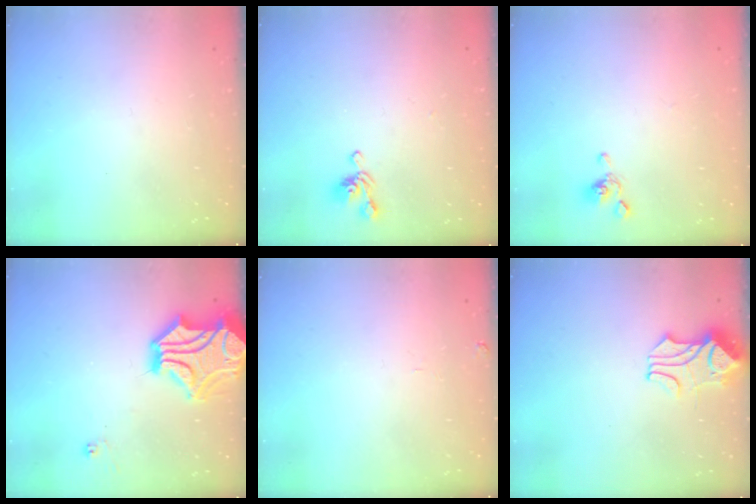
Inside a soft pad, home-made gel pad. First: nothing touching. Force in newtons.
{"total": 4.2, "press": 4.2, "slide": 0.3}
{"total": 2.2, "press": 2.0, "slide": 0.8}
{"total": 10.1, "press": 9.7, "slide": 2.6}
{"total": 1.3, "press": 1.3, "slide": 0.3}
{"total": 1.7, "press": 1.3, "slide": 1.1}